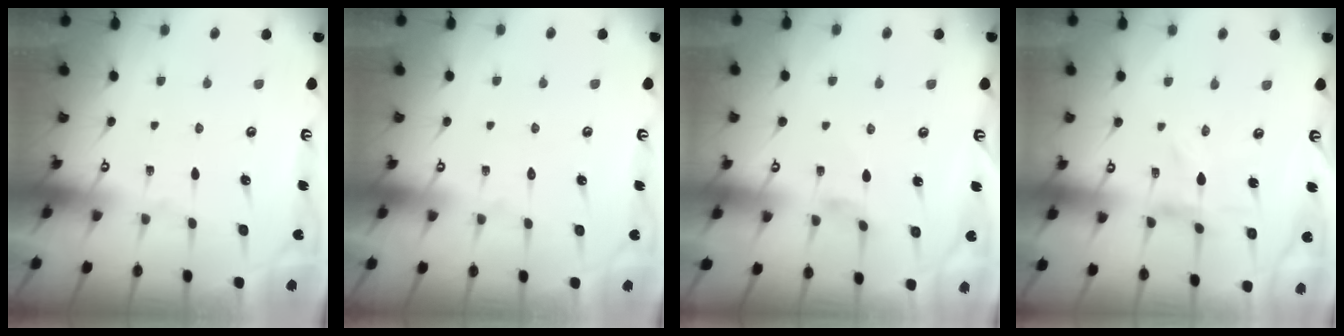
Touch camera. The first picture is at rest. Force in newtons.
{"total": 1.8, "press": 1.8, "slide": 0.1}
{"total": 1.1, "press": 1.1, "slide": 0.3}
{"total": 0.0}